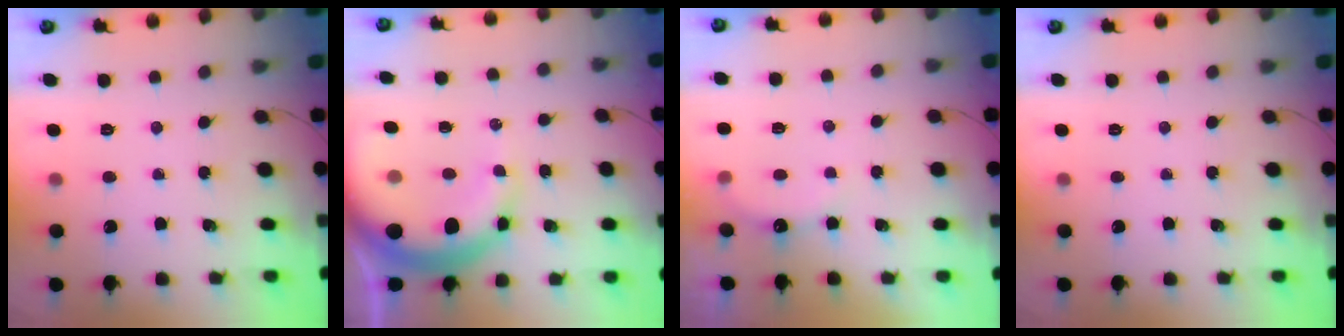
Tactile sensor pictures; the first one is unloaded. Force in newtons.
{"total": 12.1, "press": 11.9, "slide": 2.2}
{"total": 6.1, "press": 5.9, "slide": 1.3}
{"total": 0.0}